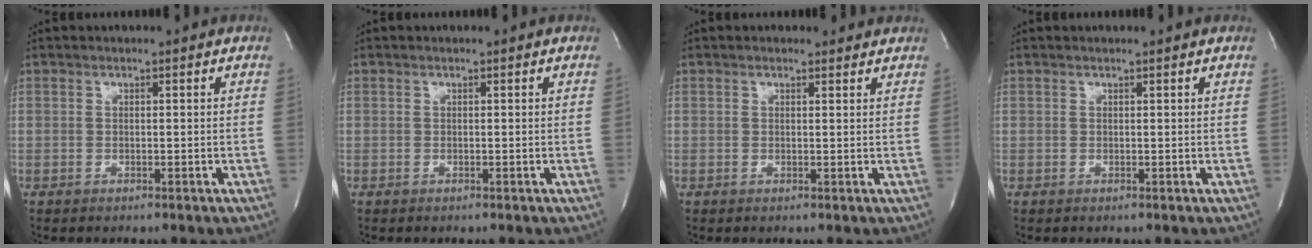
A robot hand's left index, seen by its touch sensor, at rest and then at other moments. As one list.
[{"total": 0.0}, {"total": 2.2, "force": [2.1, 0.7, 0.3], "torque": [-0.010, 0.004, 0.019]}, {"total": 1.3, "force": [1.2, -0.2, 0.4], "torque": [-0.014, 0.007, 0.017]}]